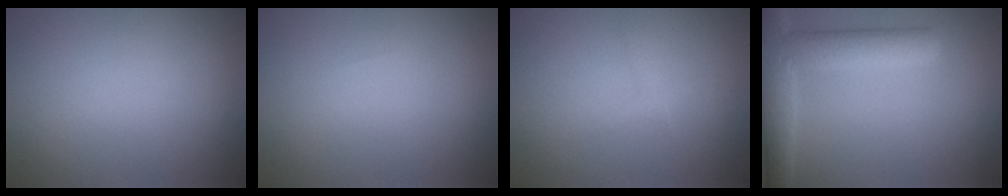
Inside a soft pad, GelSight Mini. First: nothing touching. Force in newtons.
{"total": 0.0}
{"total": 0.7, "press": 0.7, "slide": 0.0}
{"total": 5.7, "press": 5.7, "slide": 0.6}